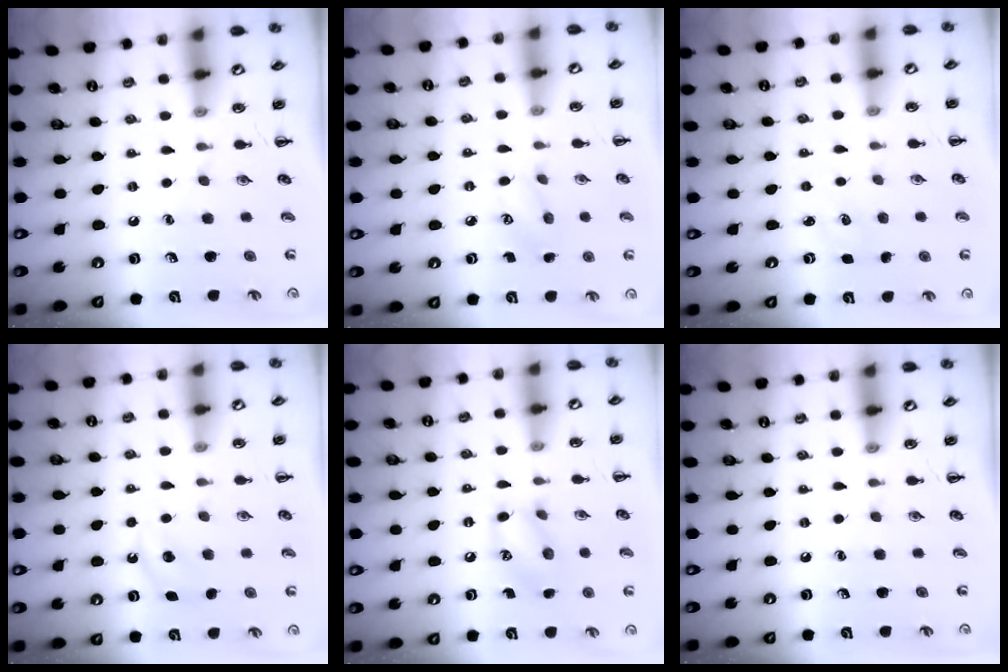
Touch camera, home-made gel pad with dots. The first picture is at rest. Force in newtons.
{"total": 6.2, "press": 6.0, "slide": 1.3}
{"total": 1.8, "press": 1.7, "slide": 0.5}
{"total": 5.2, "press": 5.0, "slide": 1.6}
{"total": 10.3, "press": 10.2, "slide": 1.5}
{"total": 0.0}